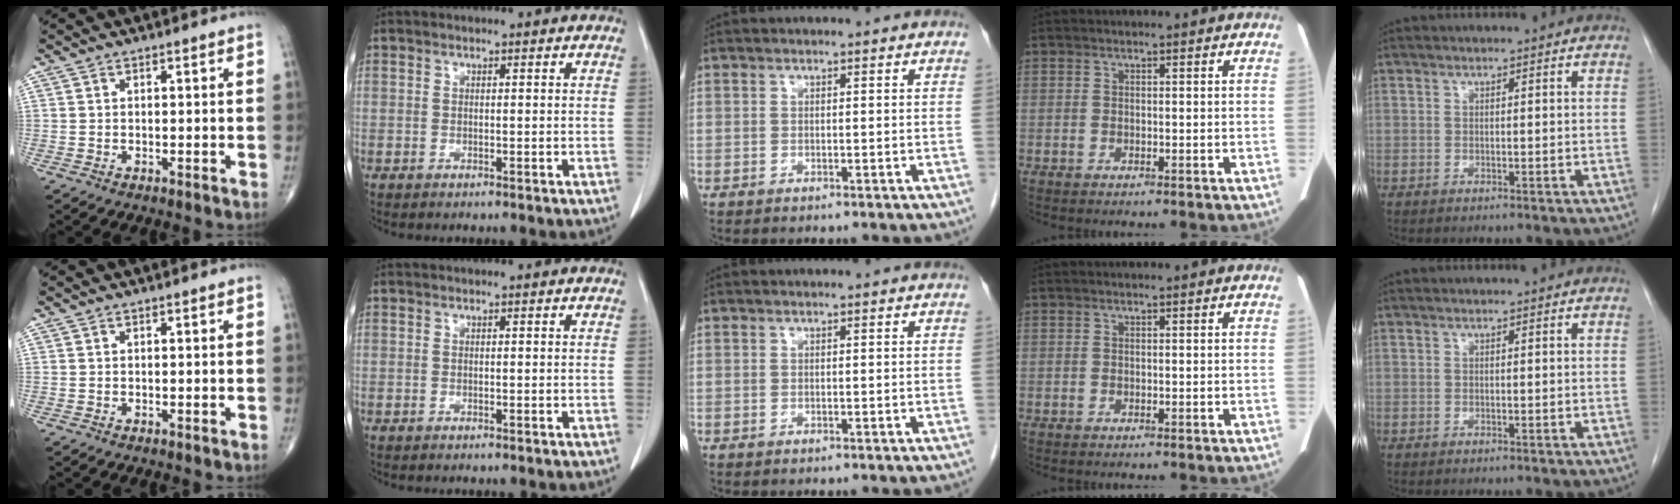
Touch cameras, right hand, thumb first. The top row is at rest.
{}